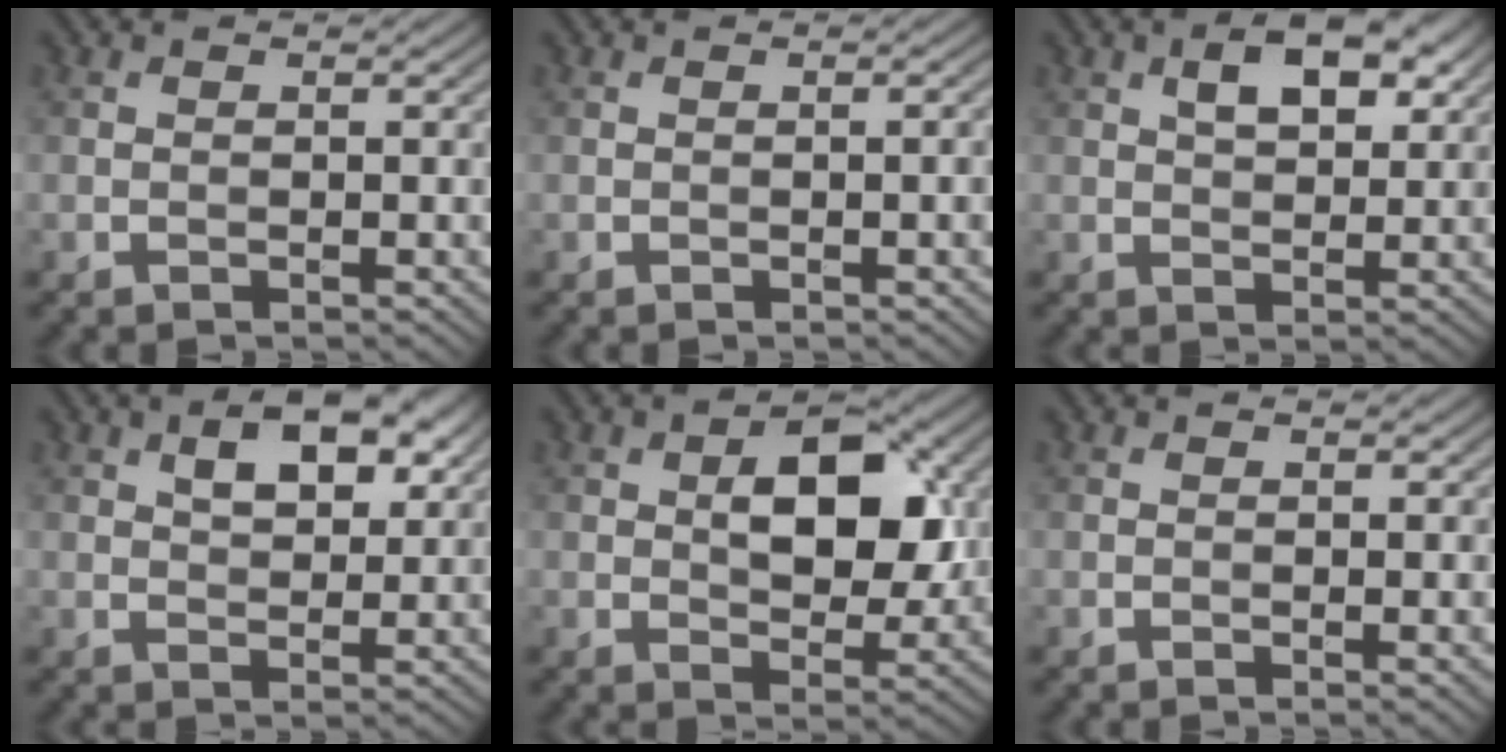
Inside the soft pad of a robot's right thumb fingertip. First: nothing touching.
{"total": 1.5, "force": [-0.1, 0.2, 1.5], "torque": [-0.021, 0.002, -0.002]}
{"total": 5.9, "force": [2.4, 2.9, 4.6], "torque": [-0.073, 0.003, 0.036]}
{"total": 6.5, "force": [2.7, 3.3, 4.9], "torque": [-0.076, 0.002, 0.041]}
{"total": 9.0, "force": [1.6, 5.1, 7.2], "torque": [-0.105, 0.005, 0.022]}
{"total": 0.5, "force": [0.0, 0.0, 0.5], "torque": [-0.009, -0.002, -0.001]}